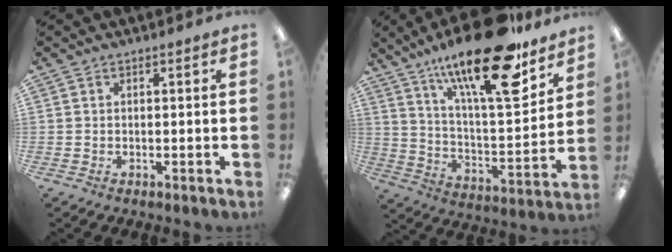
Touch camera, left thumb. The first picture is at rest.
{"total": 25.6, "force": [17.6, 7.0, 17.2], "torque": [-0.265, -0.111, 0.282]}